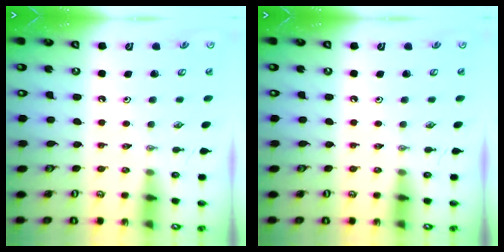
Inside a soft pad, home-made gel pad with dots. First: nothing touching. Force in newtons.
{"total": 0.0}